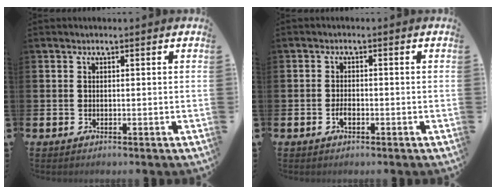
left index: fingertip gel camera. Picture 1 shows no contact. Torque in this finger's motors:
{"motor_torque": [0.18, -0.04, 0.04, 0.03]}